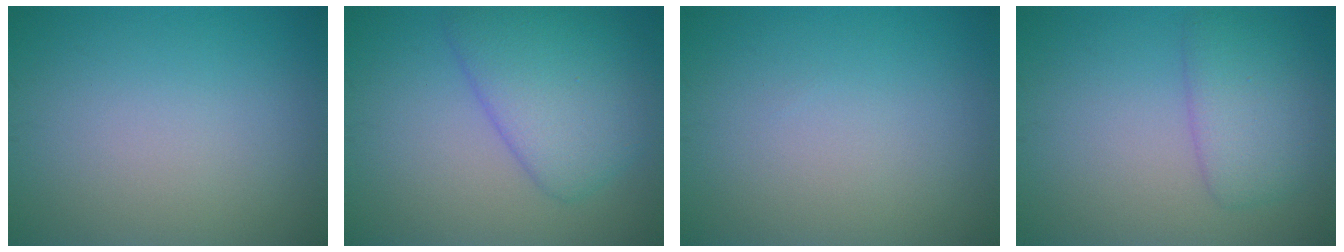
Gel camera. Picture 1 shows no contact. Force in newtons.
{"total": 5.8, "press": 5.8, "slide": 0.4}
{"total": 0.0}
{"total": 3.8, "press": 3.8, "slide": 0.2}